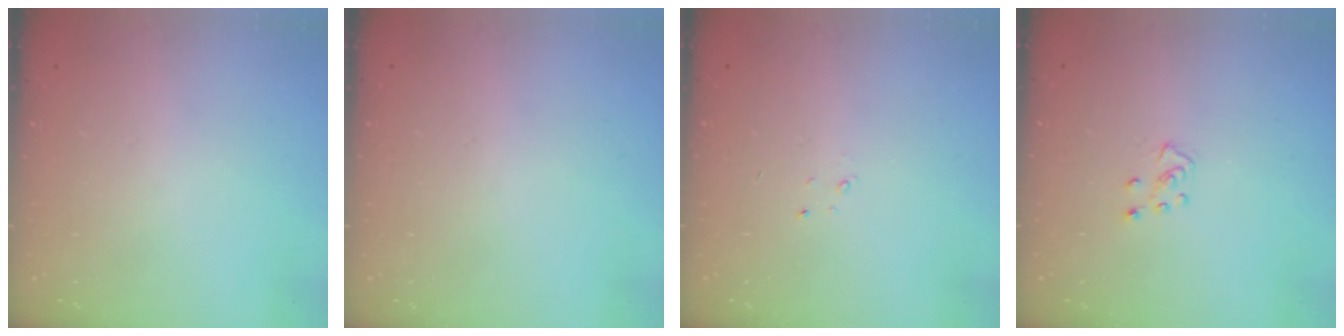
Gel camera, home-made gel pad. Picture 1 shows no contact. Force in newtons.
{"total": 0.0}
{"total": 1.5, "press": 1.5, "slide": 0.2}
{"total": 3.7, "press": 3.6, "slide": 0.4}